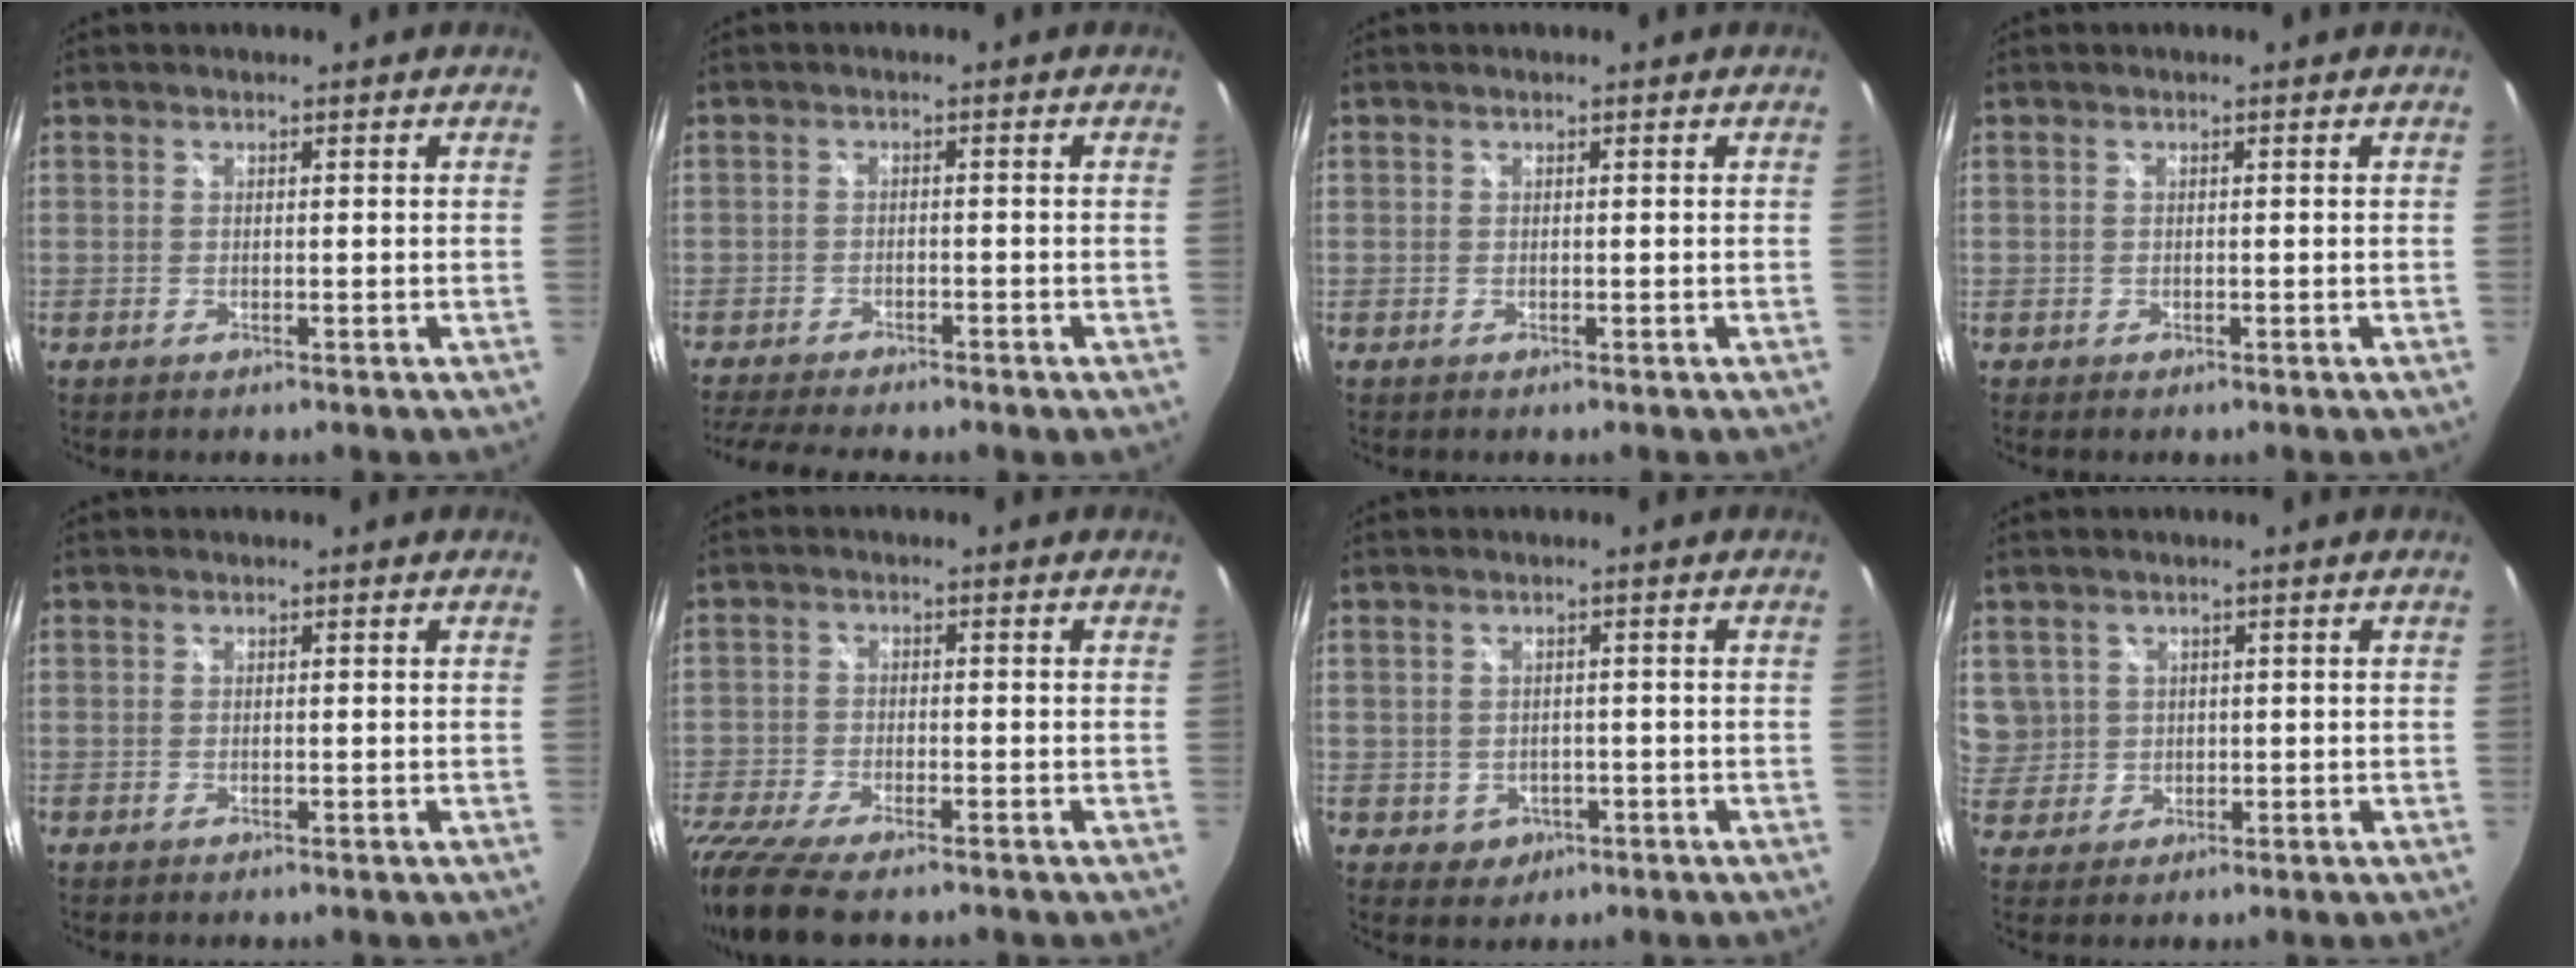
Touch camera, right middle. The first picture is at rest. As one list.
[{"total": 7.7, "force": [-6.9, 1.3, 3.2], "torque": [-0.081, -0.019, -0.112]}, {"total": 0.0}, {"total": 0.0}, {"total": 0.0}, {"total": 12.8, "force": [-10.2, 3.6, 6.9], "torque": [-0.180, -0.053, -0.188]}, {"total": 3.4, "force": [-0.8, 3.1, 0.9], "torque": [-0.026, 0.002, -0.001]}, {"total": 5.4, "force": [1.3, 5.1, 1.0], "torque": [-0.012, 0.008, 0.034]}]